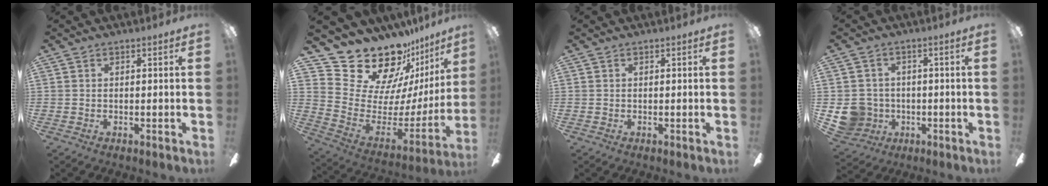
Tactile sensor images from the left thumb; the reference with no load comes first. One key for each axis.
{"total": 23.9, "fx": 20.3, "fy": 10.1, "fz": 7.4, "tx": -0.125, "ty": -0.166, "tz": 0.385}
{"total": 0.0}
{"total": 8.1, "fx": -1.2, "fy": 7.7, "fz": 2.0, "tx": -0.055, "ty": 0.010, "tz": -0.017}